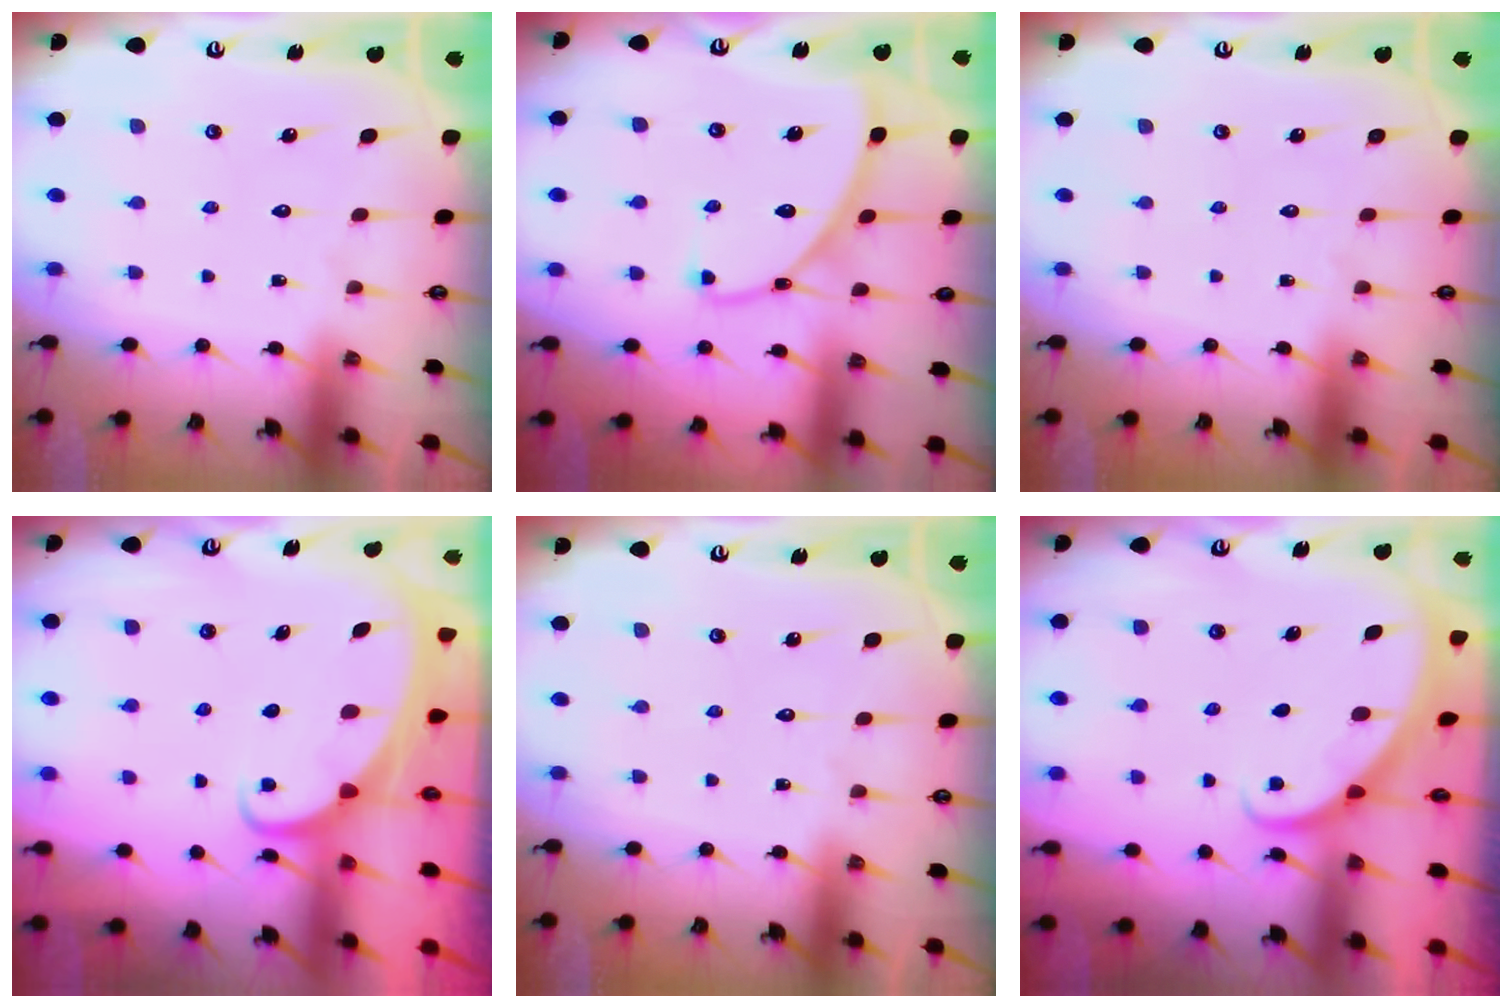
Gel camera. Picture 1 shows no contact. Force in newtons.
{"total": 8.0, "press": 8.0, "slide": 0.6}
{"total": 0.0}
{"total": 2.1, "press": 2.1, "slide": 0.3}
{"total": 0.0}
{"total": 2.1, "press": 2.1, "slide": 0.1}